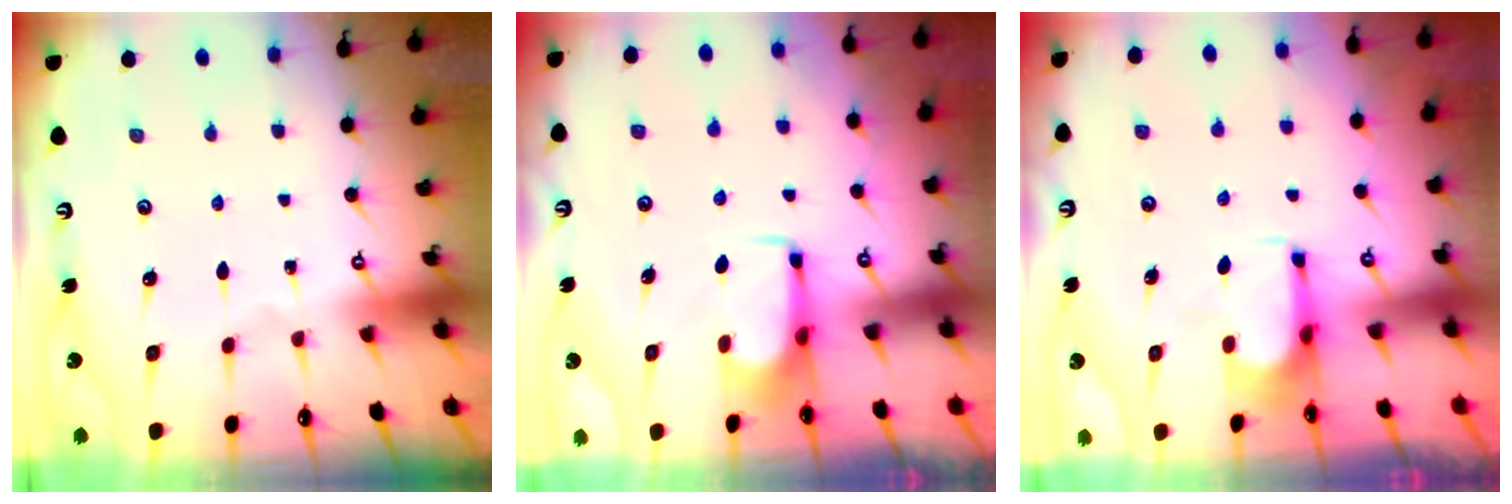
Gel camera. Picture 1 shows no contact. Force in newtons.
{"total": 1.7, "press": 1.6, "slide": 0.5}
{"total": 0.9, "press": 0.2, "slide": 0.9}